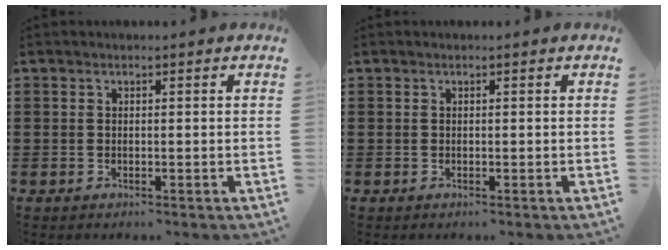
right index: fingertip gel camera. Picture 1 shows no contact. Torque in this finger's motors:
{"motor_torque": [0.28, 0.72, 0.00, 0.00]}